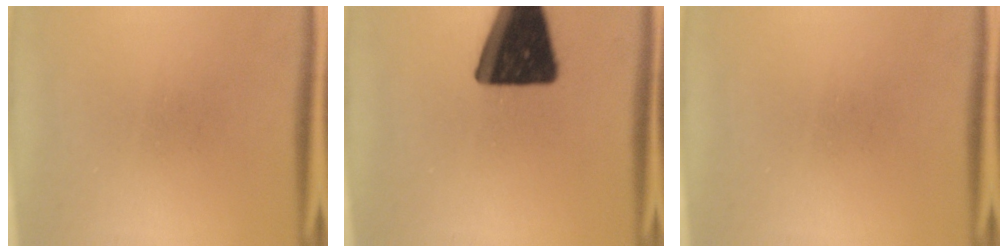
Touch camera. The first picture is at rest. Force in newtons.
{"total": 19.3}
{"total": 0.0}